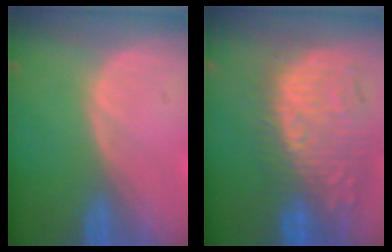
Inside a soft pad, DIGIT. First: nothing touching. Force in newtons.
{"total": 11.8, "press": 11.2, "slide": 3.9}